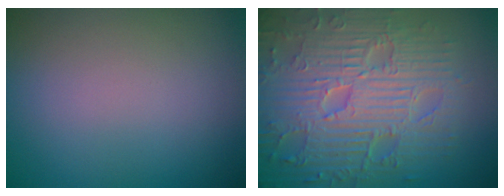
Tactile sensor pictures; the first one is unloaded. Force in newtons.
{"total": 10.5, "press": 7.1, "slide": 7.8}